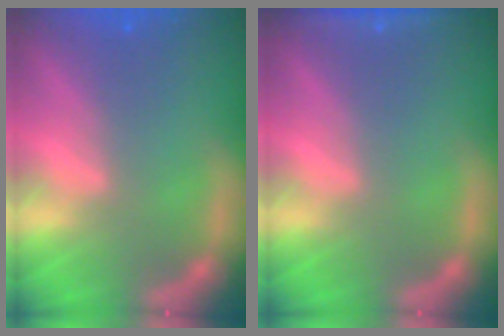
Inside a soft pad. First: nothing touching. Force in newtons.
{"total": 1.9}